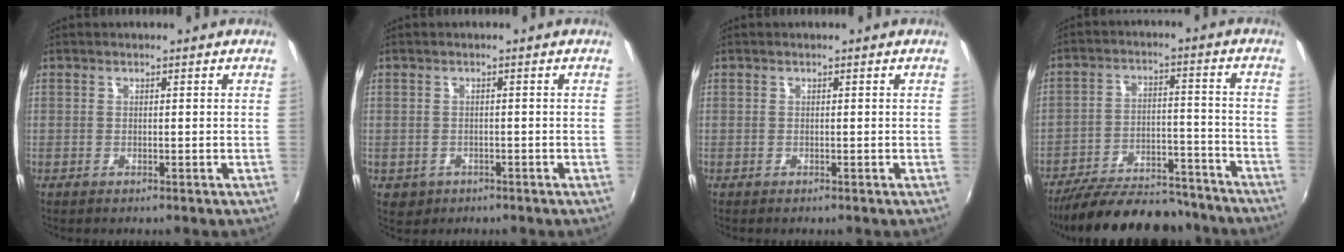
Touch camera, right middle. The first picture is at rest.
{"total": 2.9, "force": [-1.1, 2.6, 1.0], "torque": [-0.025, -0.004, -0.012]}
{"total": 0.0}
{"total": 22.8, "force": [-19.7, 7.1, 9.0], "torque": [-0.177, 0.003, -0.270]}